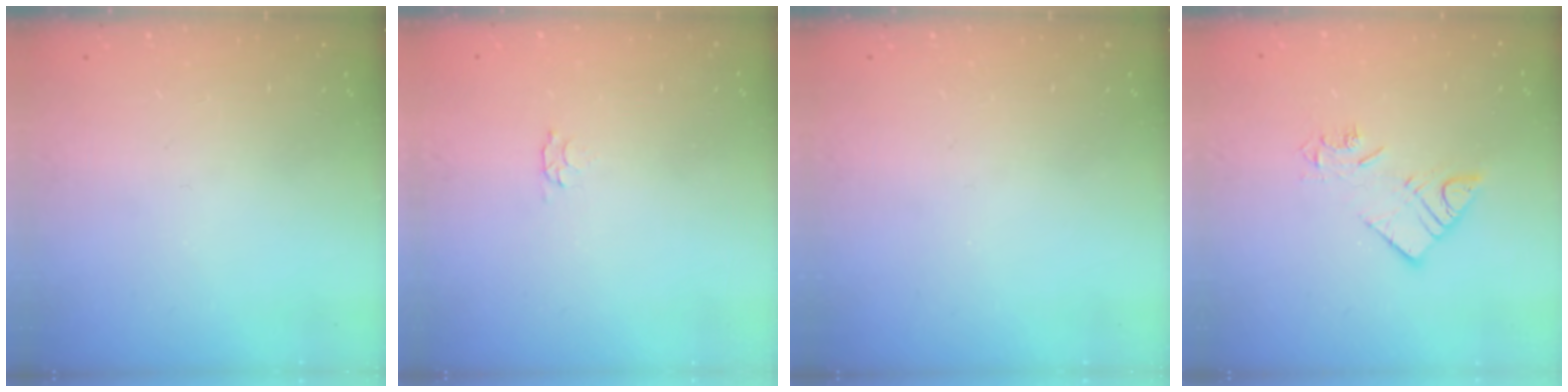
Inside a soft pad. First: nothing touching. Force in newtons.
{"total": 2.9, "press": 2.9, "slide": 0.4}
{"total": 0.0}
{"total": 8.7, "press": 8.7, "slide": 0.7}